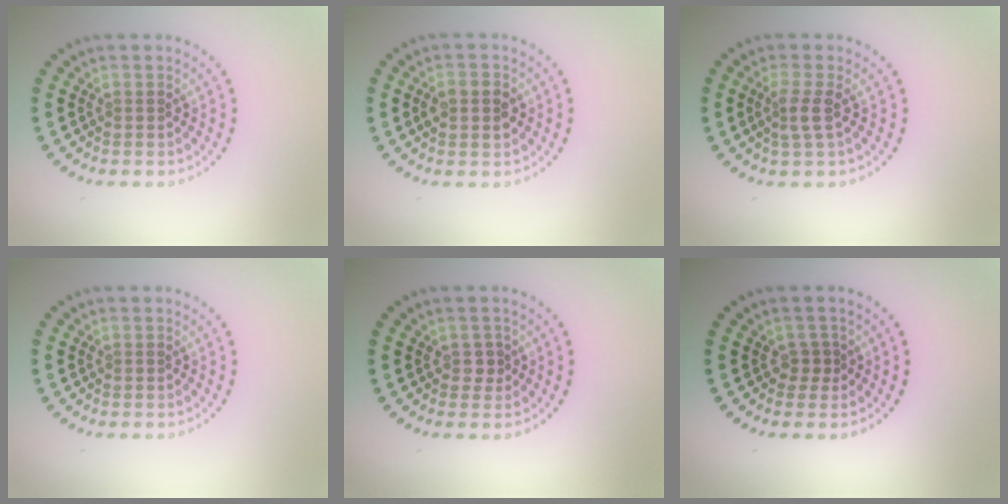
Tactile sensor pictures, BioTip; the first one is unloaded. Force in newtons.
{"total": 2.8, "press": 2.8, "slide": 0.0}
{"total": 1.9, "press": 1.4, "slide": 1.3}
{"total": 0.0}
{"total": 0.8, "press": 0.7, "slide": 0.4}
{"total": 1.1, "press": 0.8, "slide": 0.8}